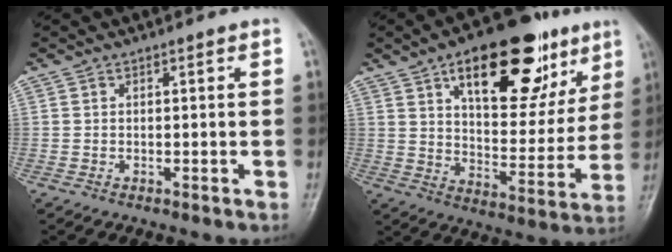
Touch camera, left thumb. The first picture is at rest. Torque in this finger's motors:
{"motor_torque": [2.65, 2.22, 1.85, -0.92, 0.34]}